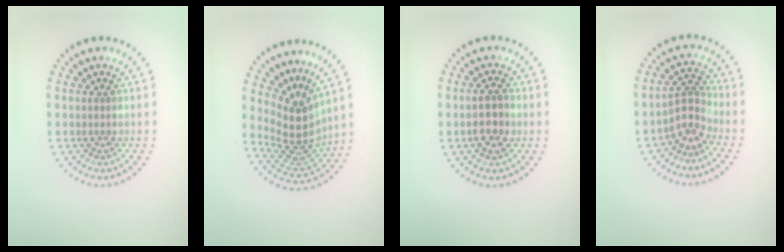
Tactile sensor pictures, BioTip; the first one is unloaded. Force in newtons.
{"total": 4.4, "press": 3.1, "slide": 3.1}
{"total": 2.7, "press": 2.6, "slide": 0.6}
{"total": 2.6, "press": 1.8, "slide": 1.9}